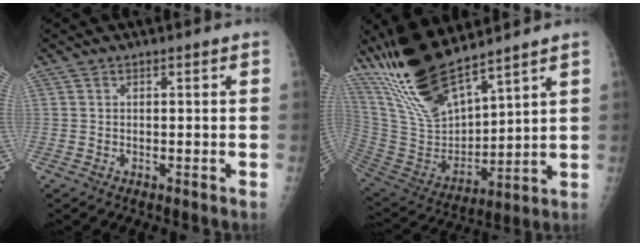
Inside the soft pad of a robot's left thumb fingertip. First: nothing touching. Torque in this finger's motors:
{"motor_torque": [0.56, -0.07, 1.42, -1.35, 0.14]}